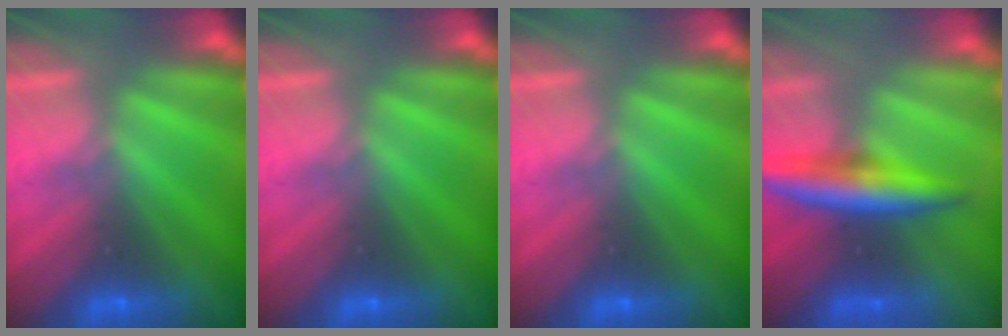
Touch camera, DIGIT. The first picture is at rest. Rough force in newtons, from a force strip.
{"total": 0.0}
{"total": 0.0}
{"total": 7.3}